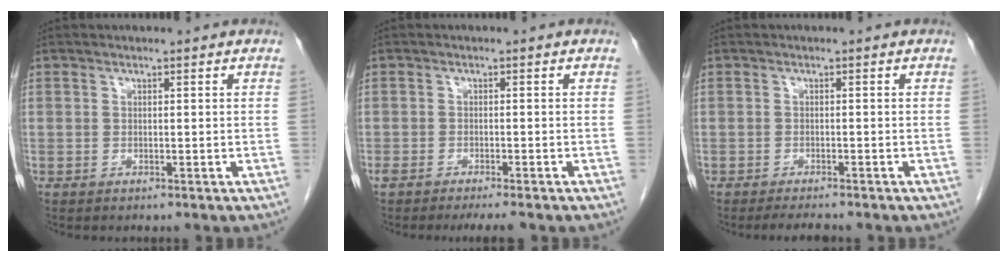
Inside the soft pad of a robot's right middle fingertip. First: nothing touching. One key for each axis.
{"total": 4.5, "fx": -3.6, "fy": 0.5, "fz": 2.5, "tx": -0.034, "ty": -0.006, "tz": -0.055}
{"total": 2.7, "fx": -2.4, "fy": 0.3, "fz": 1.1, "tx": -0.021, "ty": -0.007, "tz": -0.035}